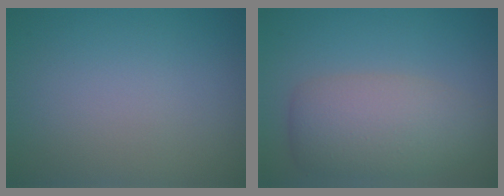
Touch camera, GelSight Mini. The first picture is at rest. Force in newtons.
{"total": 5.6, "press": 5.6, "slide": 0.3}